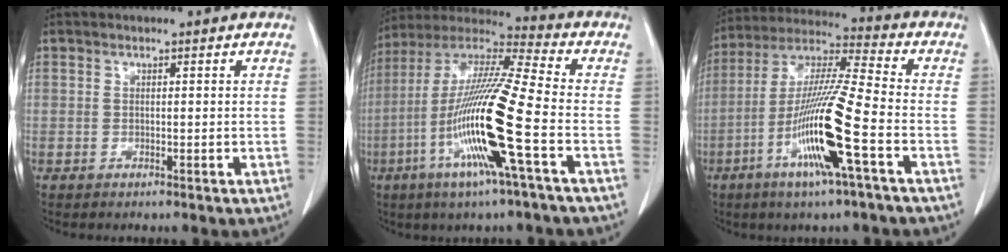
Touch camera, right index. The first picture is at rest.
{"total": 18.4, "force": [-5.7, -0.3, 17.5], "torque": [-0.354, -0.015, -0.118]}
{"total": 15.5, "force": [-5.7, -0.2, 14.4], "torque": [-0.290, -0.013, -0.112]}